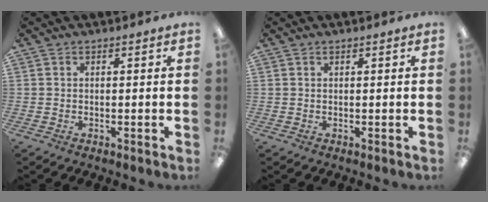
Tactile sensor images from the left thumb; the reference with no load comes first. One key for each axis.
{"total": 0.6, "fx": 0.4, "fy": 0.1, "fz": 0.4, "tx": -0.008, "ty": 0.002, "tz": 0.007}